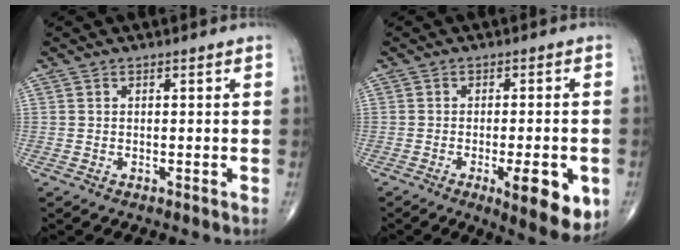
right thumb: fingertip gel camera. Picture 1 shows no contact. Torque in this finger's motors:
{"motor_torque": [1.19, 1.85, 0.06, -0.21, 0.26]}